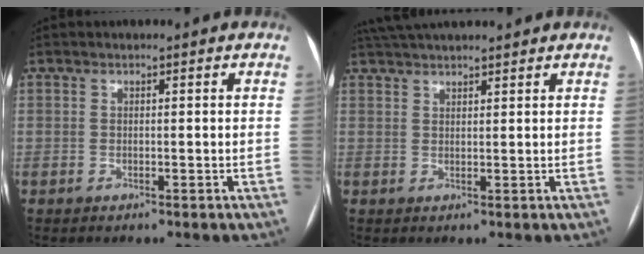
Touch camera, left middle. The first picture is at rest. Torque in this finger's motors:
{"motor_torque": [0.63, -0.67, 0.19, 0.06]}